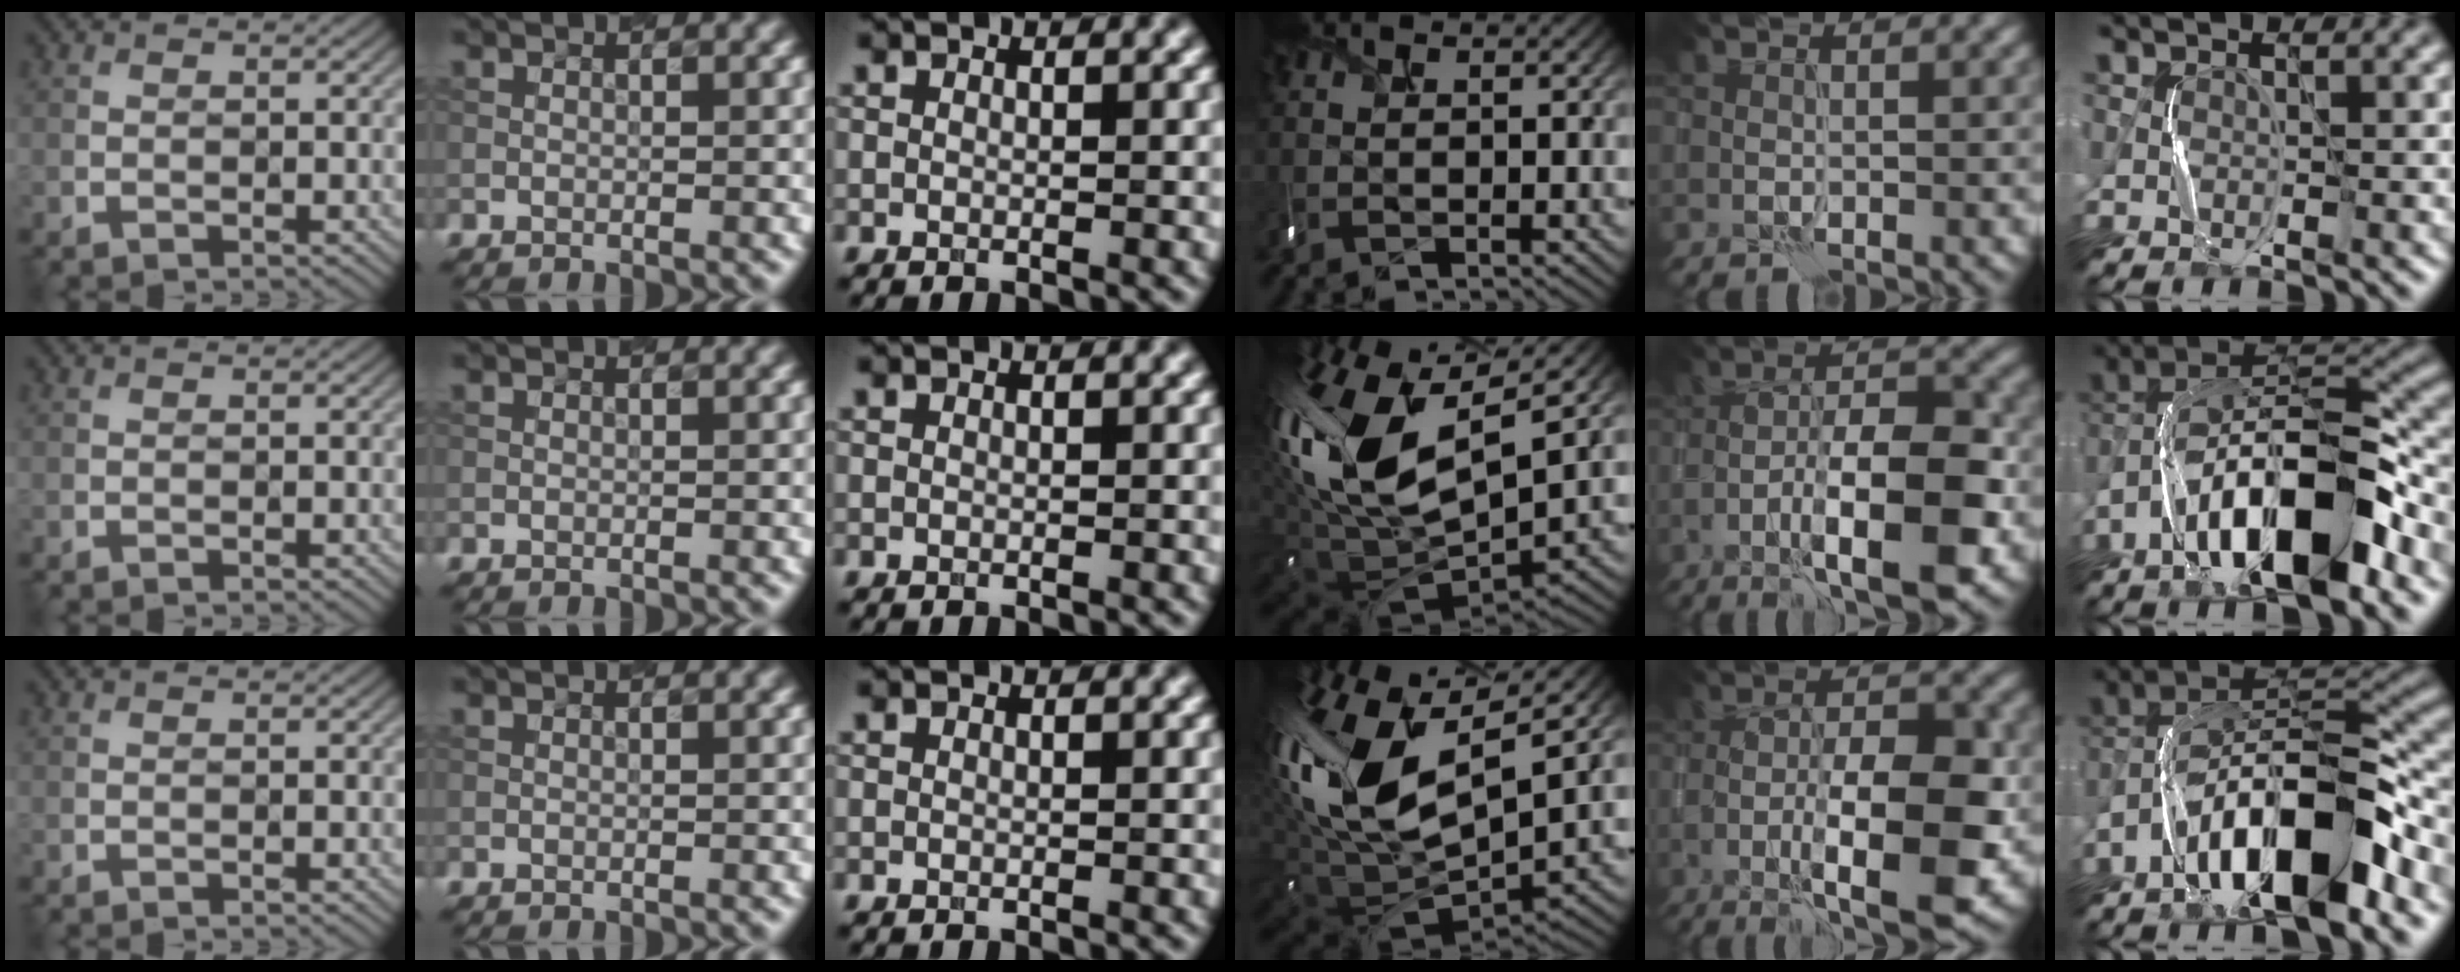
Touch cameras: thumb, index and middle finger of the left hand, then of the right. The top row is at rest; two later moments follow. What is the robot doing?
{"motion": "shake", "object": "box of matches"}